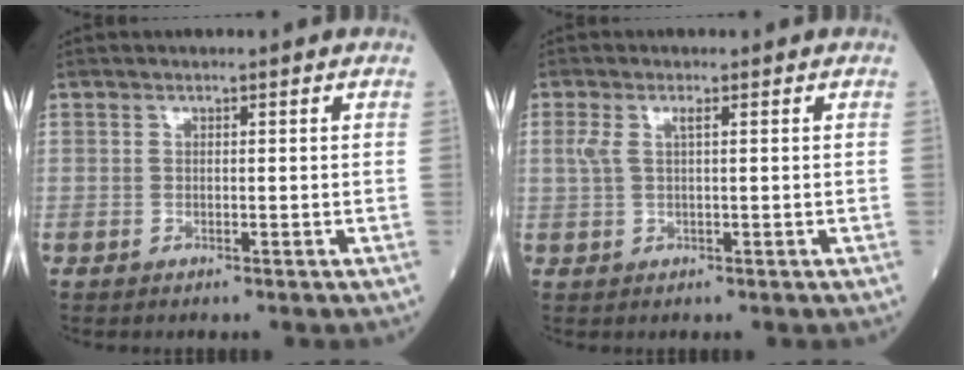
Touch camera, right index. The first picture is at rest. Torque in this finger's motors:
{"motor_torque": [0.19, 0.32, 0.19, 0.06]}